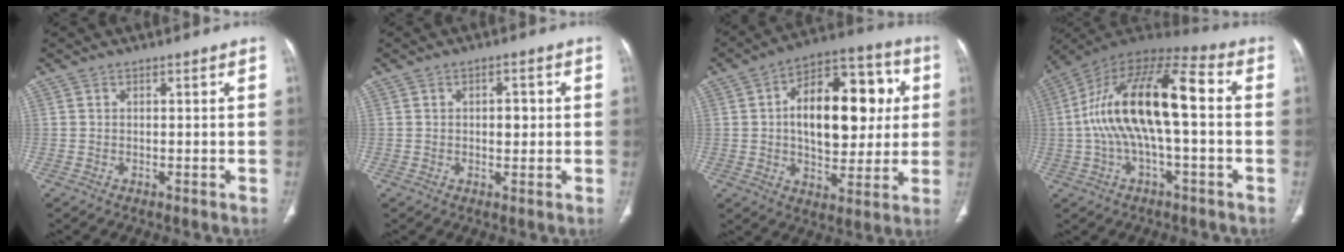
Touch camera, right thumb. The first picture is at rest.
{"total": 3.1, "force": [0.4, 1.7, 2.6], "torque": [-0.028, 0.001, 0.006]}
{"total": 21.5, "force": [3.0, 12.0, 17.6], "torque": [-0.223, 0.019, 0.043]}
{"total": 19.5, "force": [0.2, 7.4, 18.1], "torque": [-0.341, 0.052, -0.003]}